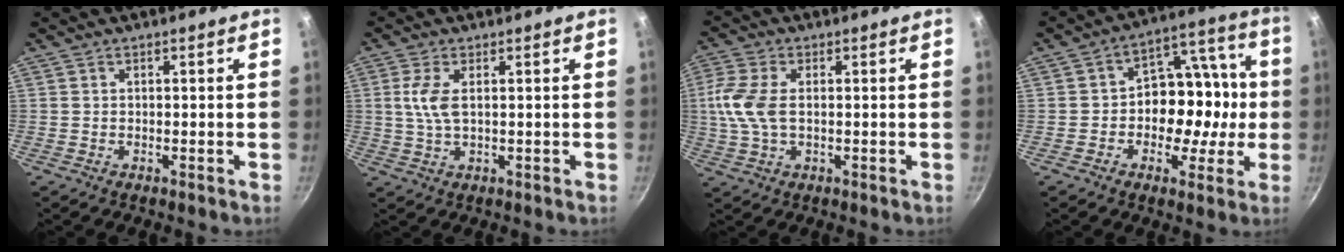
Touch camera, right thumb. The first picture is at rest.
{"total": 5.0, "force": [1.0, 2.1, 4.4], "torque": [-0.098, 0.002, 0.020]}
{"total": 8.6, "force": [0.4, 4.9, 7.0], "torque": [-0.155, 0.007, 0.001]}
{"total": 13.7, "force": [-1.8, 9.9, 9.3], "torque": [-0.080, 0.048, -0.034]}